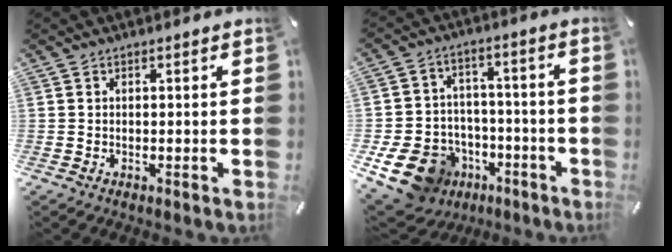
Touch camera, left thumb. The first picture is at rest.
{"total": 13.9, "force": [-6.4, 10.9, 5.9], "torque": [-0.103, 0.044, -0.102]}